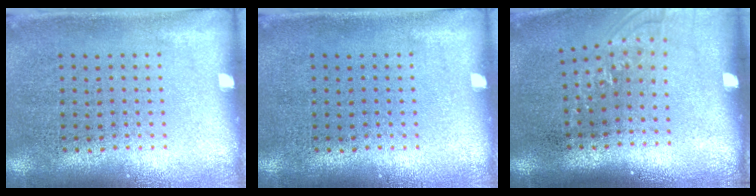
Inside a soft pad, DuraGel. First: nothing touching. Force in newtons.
{"total": 0.0}
{"total": 1.1, "press": 0.9, "slide": 0.5}